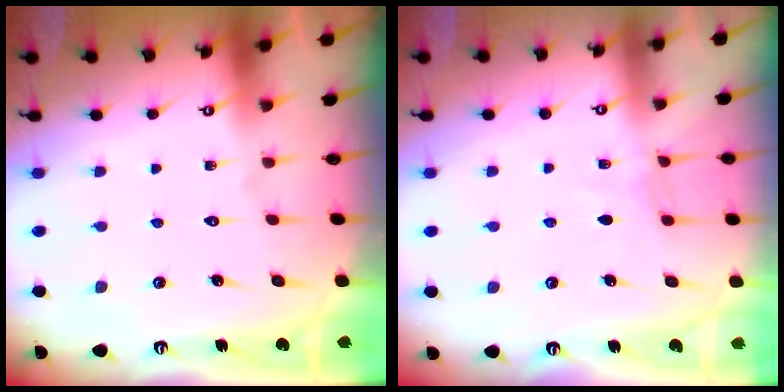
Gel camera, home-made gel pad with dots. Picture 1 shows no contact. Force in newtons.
{"total": 4.2, "press": 4.2, "slide": 0.5}